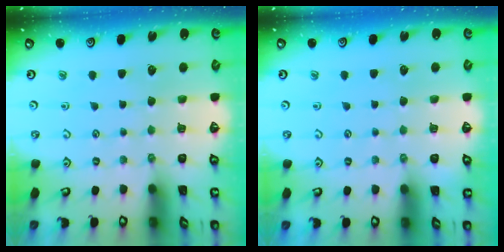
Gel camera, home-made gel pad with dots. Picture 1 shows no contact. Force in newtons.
{"total": 0.0}